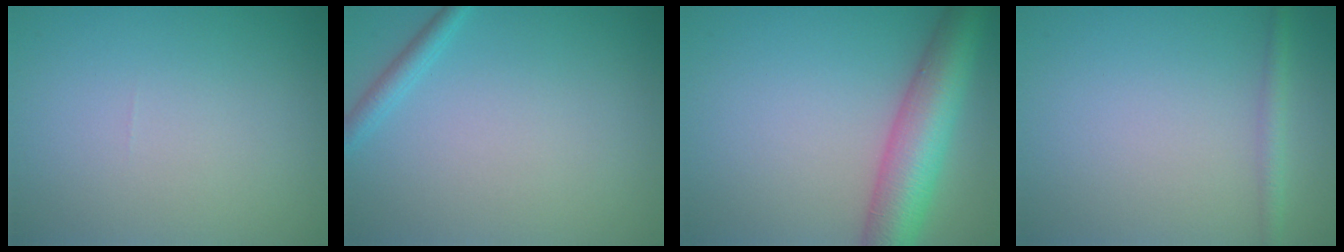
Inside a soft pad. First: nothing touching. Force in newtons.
{"total": 1.4, "press": 1.4, "slide": 0.1}
{"total": 7.5, "press": 7.5, "slide": 0.4}
{"total": 1.5, "press": 1.5, "slide": 0.0}